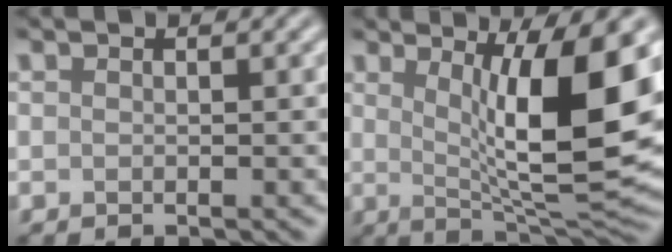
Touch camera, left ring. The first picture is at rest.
{"total": 11.0, "force": [2.2, 2.5, 10.5], "torque": [-0.159, -0.014, 0.044]}